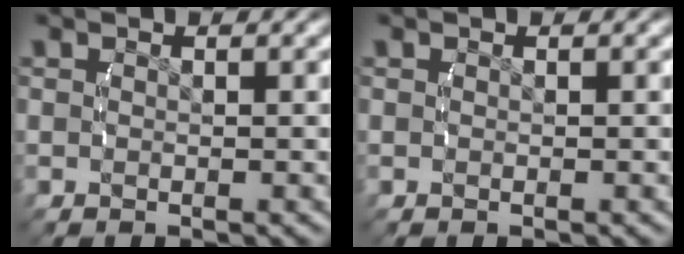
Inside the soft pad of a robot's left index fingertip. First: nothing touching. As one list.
[{"total": 0.0}]